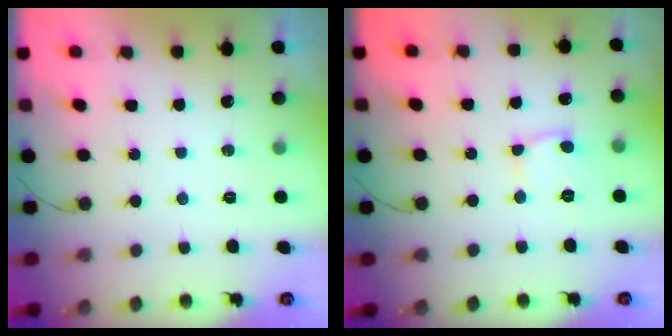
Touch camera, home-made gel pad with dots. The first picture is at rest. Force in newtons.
{"total": 5.0, "press": 5.0, "slide": 0.8}